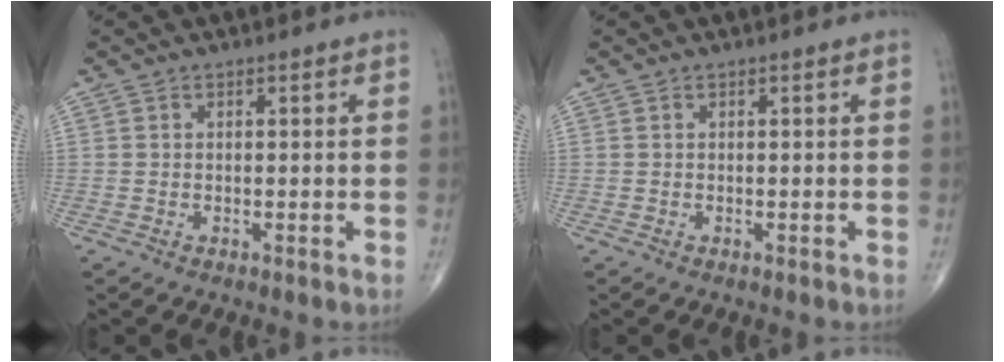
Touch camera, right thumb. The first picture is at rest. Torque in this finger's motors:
{"motor_torque": [-0.26, 0.10, 0.19, 0.02, 0.00]}